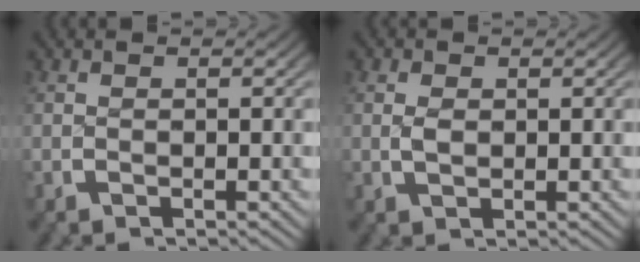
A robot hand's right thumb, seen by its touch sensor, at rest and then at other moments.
{"total": 1.4, "force": [0.3, 1.0, 0.9], "torque": [-0.022, -0.009, 0.011]}